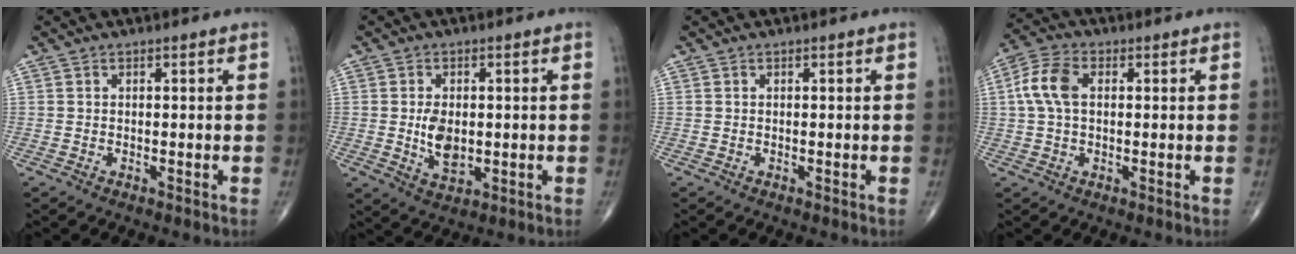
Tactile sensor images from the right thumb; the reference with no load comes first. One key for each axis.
{"total": 6.1, "fx": -0.1, "fy": 3.7, "fz": 4.9, "tx": -0.076, "ty": -0.009, "tz": 0.005}
{"total": 0.0}
{"total": 7.3, "fx": 1.1, "fy": 4.4, "fz": 5.7, "tx": -0.130, "ty": 0.019, "tz": 0.018}